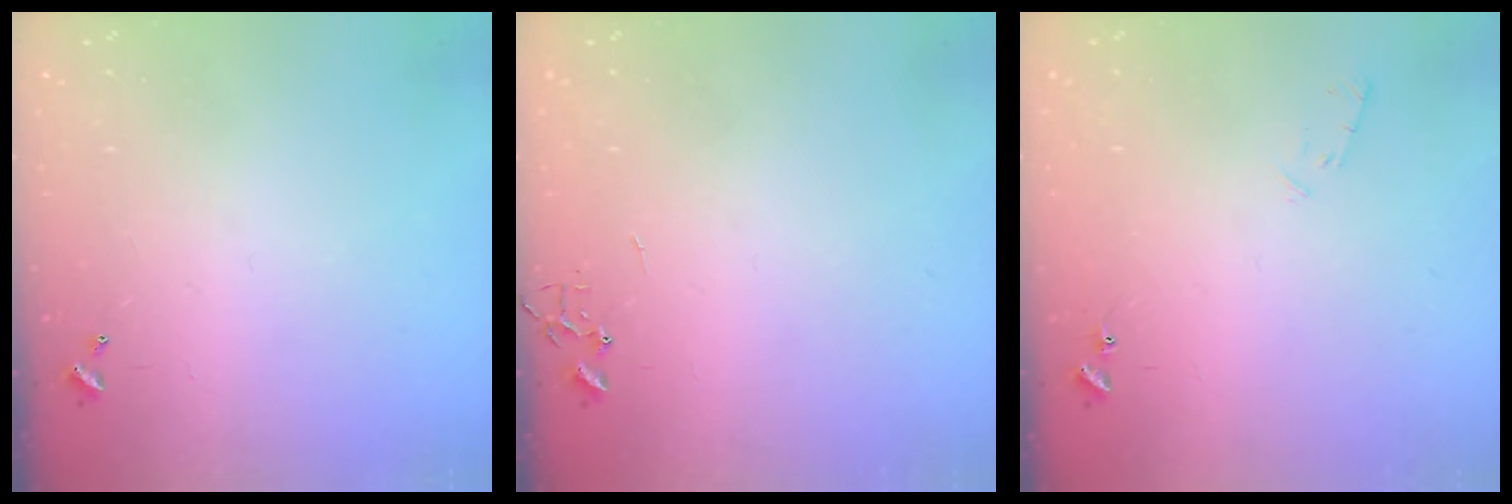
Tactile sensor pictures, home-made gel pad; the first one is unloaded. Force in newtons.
{"total": 0.0}
{"total": 5.3, "press": 5.2, "slide": 0.9}